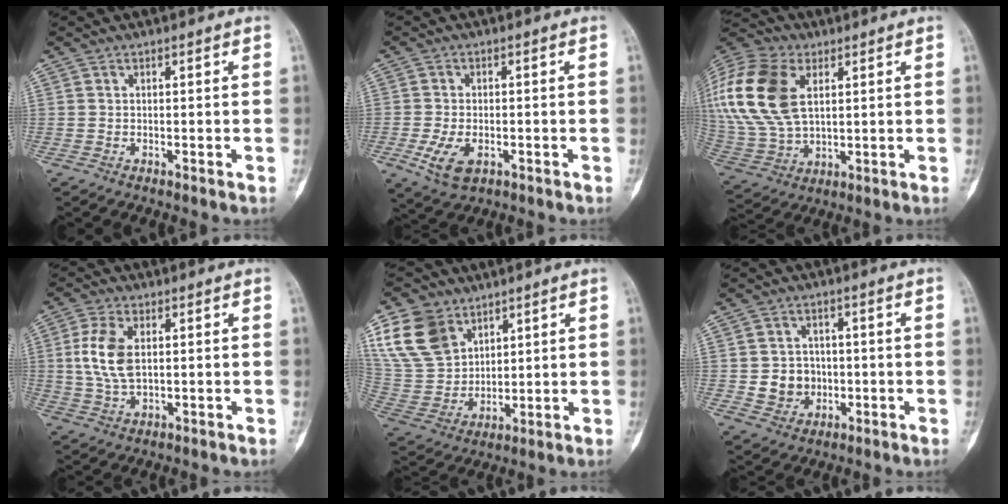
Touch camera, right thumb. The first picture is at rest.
{"total": 6.3, "force": [-2.0, 3.6, 4.7], "torque": [-0.092, -0.002, -0.031]}
{"total": 24.6, "force": [7.3, 15.9, 17.3], "torque": [-0.412, 0.016, 0.145]}
{"total": 8.4, "force": [1.1, 4.7, 6.8], "torque": [-0.150, 0.000, 0.025]}
{"total": 14.5, "force": [7.8, 10.4, 6.5], "torque": [-0.115, -0.021, 0.169]}
{"total": 6.6, "force": [-0.7, 6.0, 2.8], "torque": [-0.017, 0.008, -0.007]}